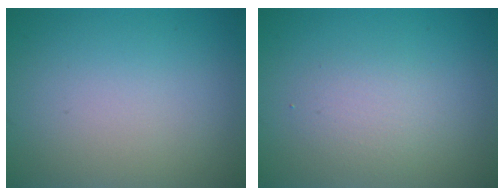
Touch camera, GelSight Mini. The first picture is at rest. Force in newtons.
{"total": 1.9, "press": 1.9, "slide": 0.1}